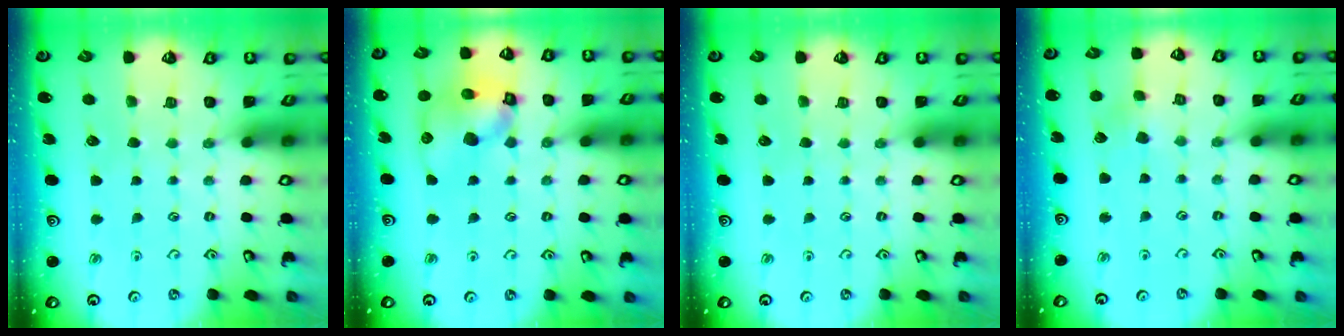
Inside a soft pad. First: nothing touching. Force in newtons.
{"total": 12.4, "press": 12.2, "slide": 1.9}
{"total": 0.0}
{"total": 2.9, "press": 2.9, "slide": 0.4}